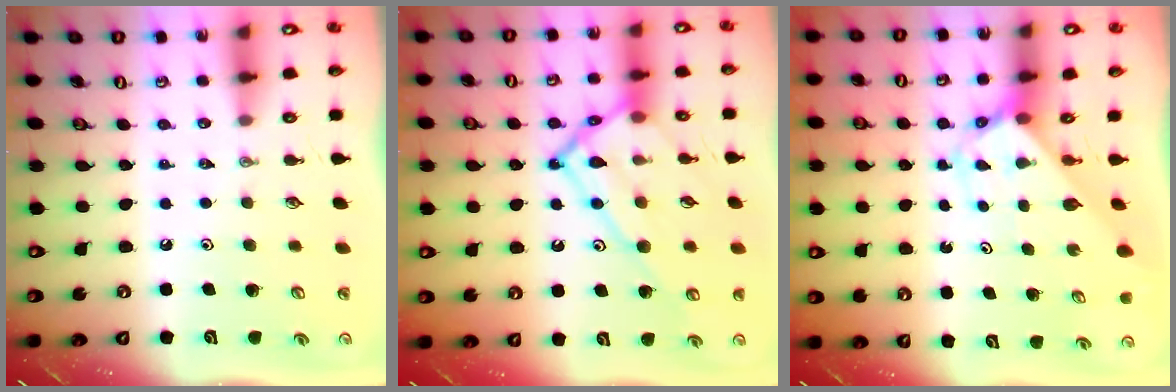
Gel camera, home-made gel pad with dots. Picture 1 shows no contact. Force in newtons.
{"total": 19.1, "press": 19.0, "slide": 1.9}
{"total": 2.9, "press": 2.9, "slide": 0.2}